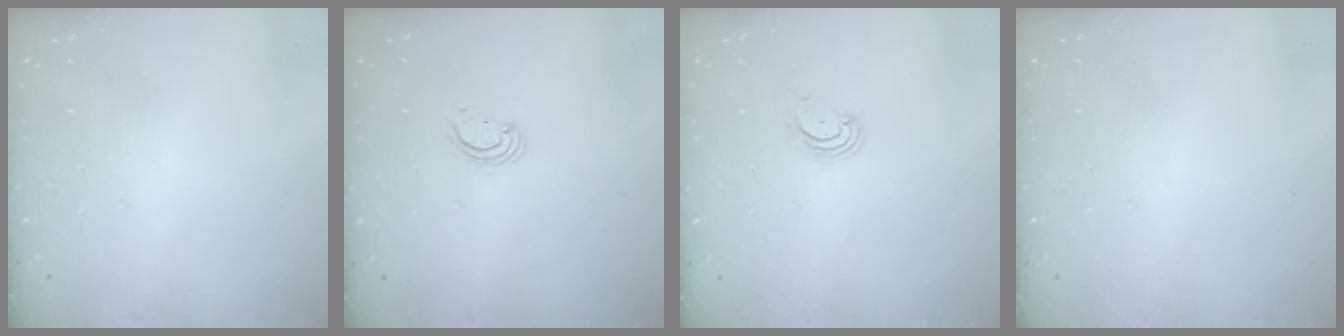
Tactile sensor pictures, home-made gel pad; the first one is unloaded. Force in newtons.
{"total": 2.2, "press": 2.2, "slide": 0.2}
{"total": 2.7, "press": 2.7, "slide": 0.3}
{"total": 0.0}